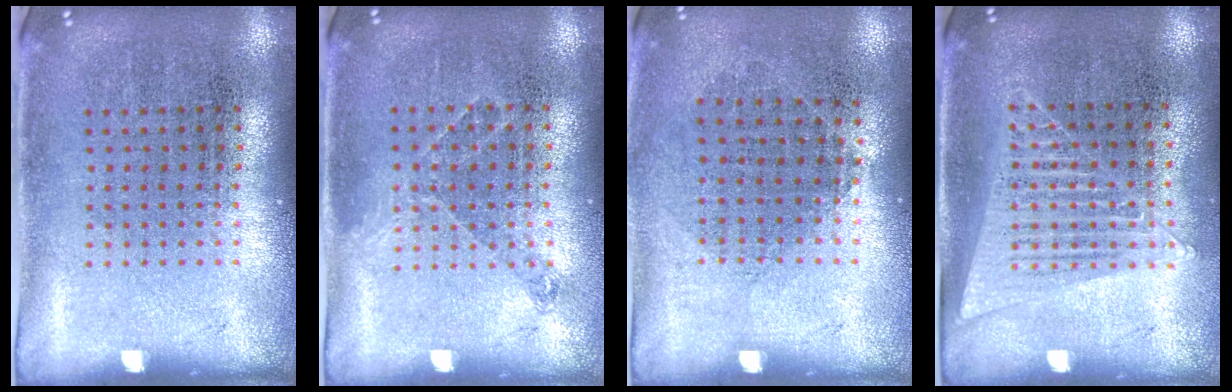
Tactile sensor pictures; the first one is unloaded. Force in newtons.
{"total": 0.9, "press": 0.7, "slide": 0.5}
{"total": 0.9, "press": 0.8, "slide": 0.4}
{"total": 1.4, "press": 1.3, "slide": 0.4}